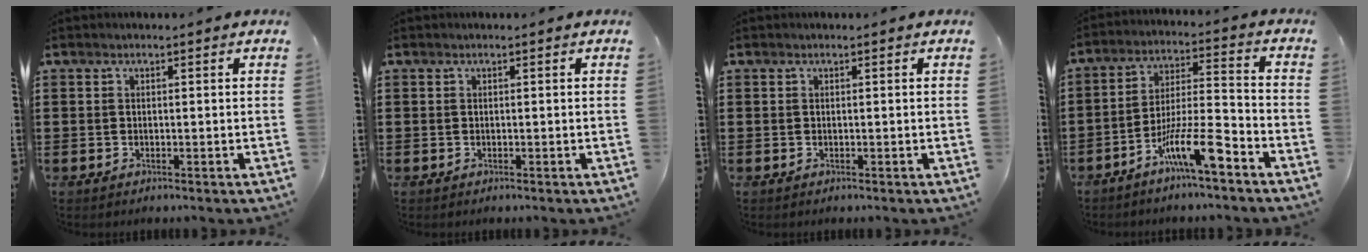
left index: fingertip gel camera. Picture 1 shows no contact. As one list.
[{"total": 0.0}, {"total": 0.0}, {"total": 11.0, "force": [-7.4, 1.7, 7.9], "torque": [-0.158, 0.007, -0.144]}]